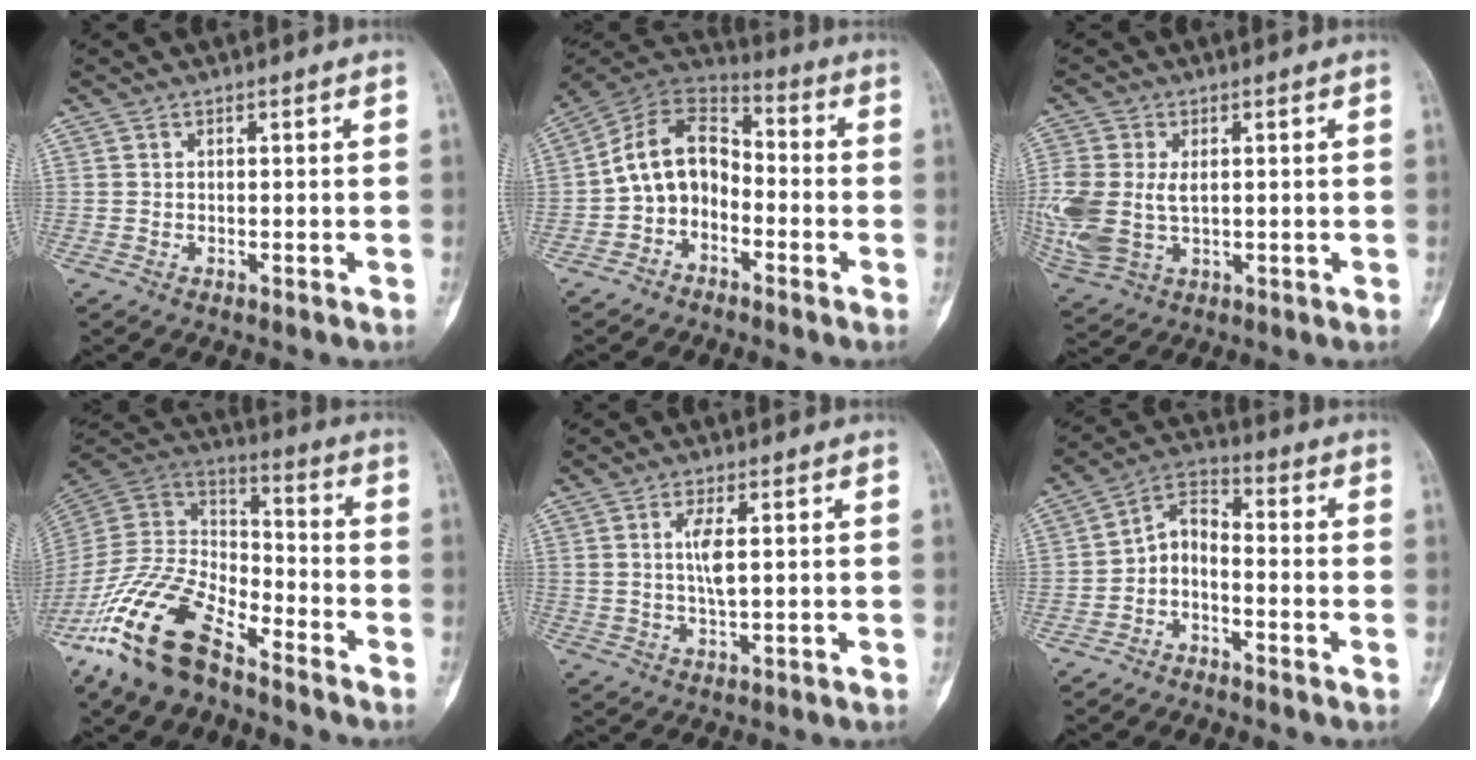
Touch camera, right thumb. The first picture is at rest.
{"total": 11.1, "force": [-2.9, 8.3, 6.7], "torque": [-0.102, 0.064, -0.067]}
{"total": 14.5, "force": [0.1, 9.7, 10.7], "torque": [-0.288, -0.005, 0.017]}
{"total": 19.0, "force": [-12.8, 7.7, 11.7], "torque": [-0.214, 0.062, -0.247]}
{"total": 3.9, "force": [0.8, 0.7, 3.8], "torque": [-0.079, -0.007, 0.019]}
{"total": 6.1, "force": [-3.0, 3.2, 4.3], "torque": [-0.071, 0.045, -0.069]}